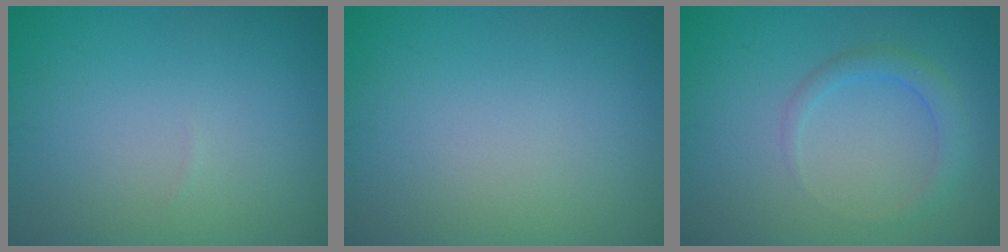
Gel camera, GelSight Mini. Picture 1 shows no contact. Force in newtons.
{"total": 0.0}
{"total": 1.9, "press": 1.9, "slide": 0.1}